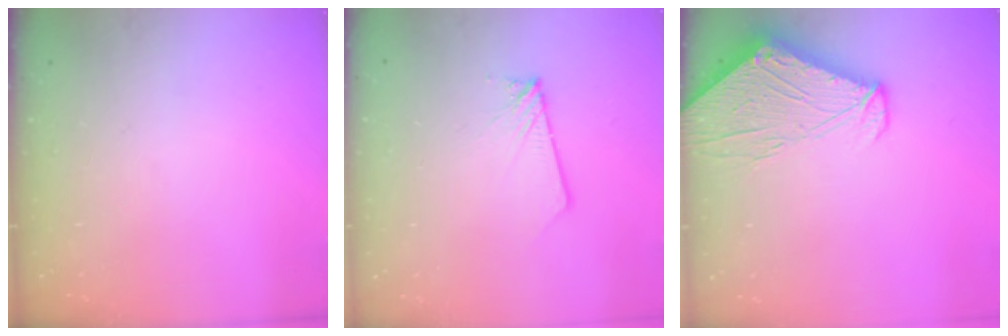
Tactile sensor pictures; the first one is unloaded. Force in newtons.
{"total": 1.8, "press": 1.8, "slide": 0.2}
{"total": 10.2, "press": 10.1, "slide": 1.3}